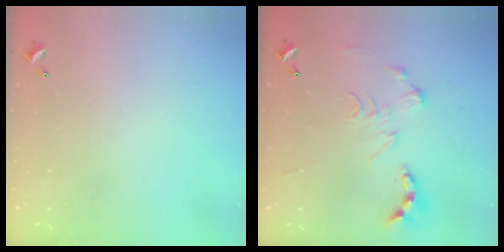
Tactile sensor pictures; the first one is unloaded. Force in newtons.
{"total": 0.0}